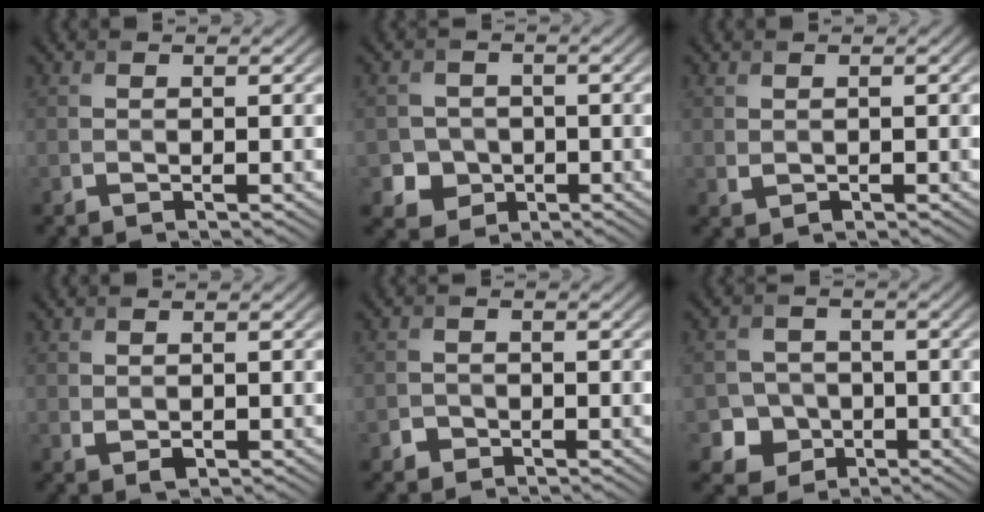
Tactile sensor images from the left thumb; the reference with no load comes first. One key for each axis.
{"total": 4.2, "fx": -1.1, "fy": 3.9, "fz": 1.1, "tx": -0.020, "ty": -0.007, "tz": -0.035}
{"total": 0.8, "fx": 0.1, "fy": 0.6, "fz": 0.4, "tx": -0.014, "ty": -0.005, "tz": 0.008}
{"total": 1.1, "fx": 0.0, "fy": 0.8, "fz": 0.8, "tx": -0.020, "ty": -0.006, "tz": 0.005}
{"total": 1.3, "fx": -0.8, "fy": 1.0, "fz": 0.2, "tx": 0.000, "ty": 0.000, "tz": -0.018}
{"total": 5.0, "fx": -1.7, "fy": 4.5, "fz": 1.4, "tx": -0.021, "ty": -0.005, "tz": -0.052}